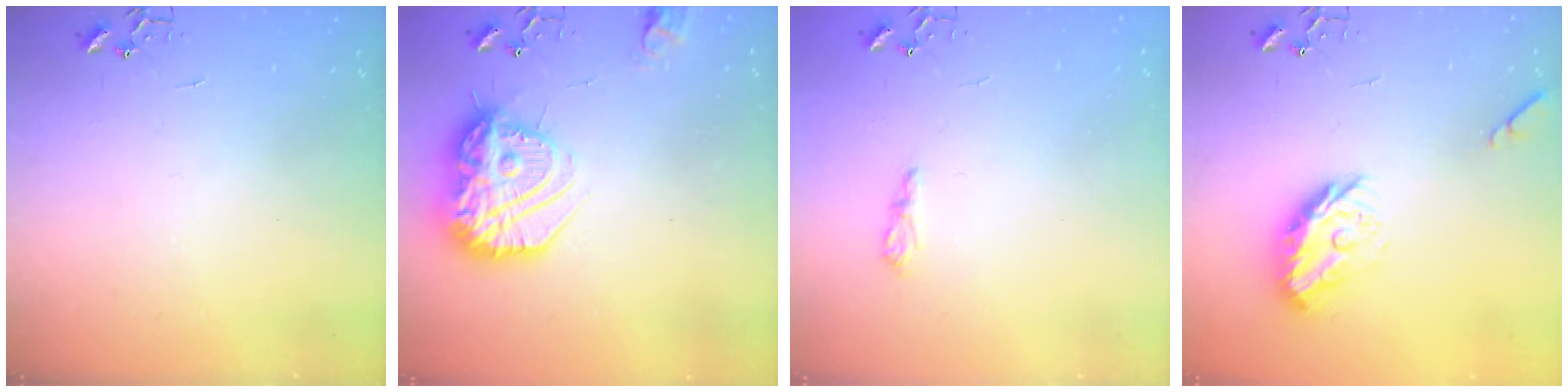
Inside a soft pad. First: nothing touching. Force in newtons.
{"total": 20.7, "press": 20.6, "slide": 1.5}
{"total": 6.3, "press": 6.2, "slide": 0.8}
{"total": 13.5, "press": 13.4, "slide": 0.7}